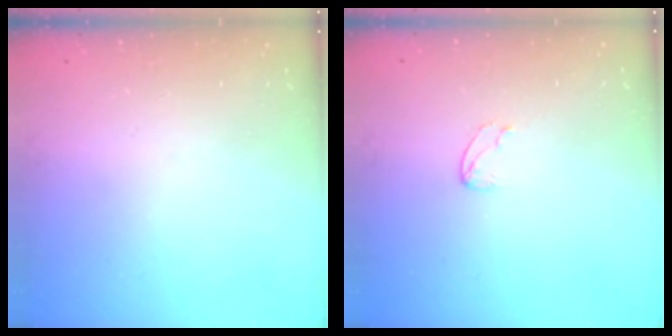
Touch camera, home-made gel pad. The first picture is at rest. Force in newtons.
{"total": 2.5, "press": 2.5, "slide": 0.2}